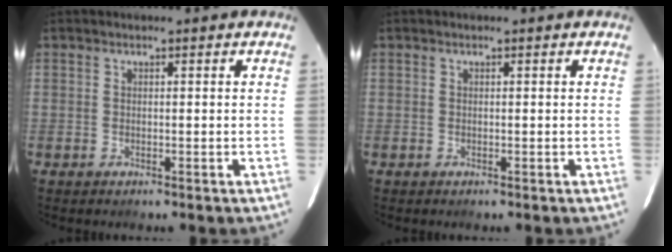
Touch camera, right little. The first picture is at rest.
{"total": 0.0}